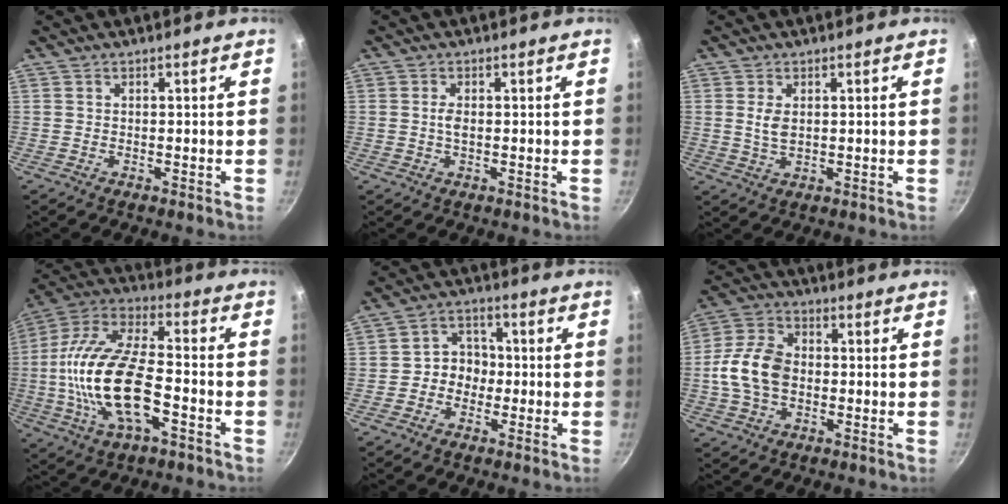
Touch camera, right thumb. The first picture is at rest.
{"total": 1.7, "force": [0.0, 0.8, 1.5], "torque": [-0.029, 0.002, -0.002]}
{"total": 3.3, "force": [0.7, 1.9, 2.7], "torque": [-0.047, -0.007, 0.015]}
{"total": 20.9, "force": [-4.8, 9.1, 18.2], "torque": [-0.349, 0.030, -0.103]}
{"total": 6.1, "force": [-1.1, 5.3, 2.8], "torque": [0.001, 0.023, -0.028]}
{"total": 11.2, "force": [-1.0, 7.8, 8.0], "torque": [-0.142, 0.026, -0.030]}